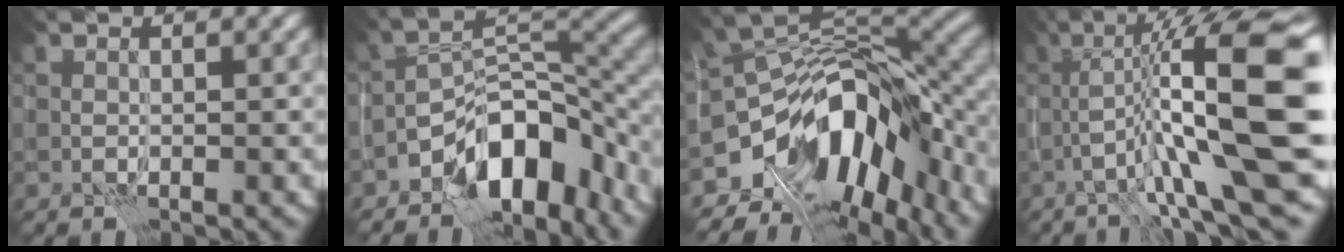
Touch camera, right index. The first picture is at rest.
{"total": 9.3, "force": [-5.8, 4.3, 6.0], "torque": [-0.072, 0.012, -0.108]}
{"total": 13.5, "force": [-6.9, 7.4, 8.9], "torque": [-0.143, 0.012, -0.116]}
{"total": 13.9, "force": [-1.4, 2.8, 13.6], "torque": [-0.222, 0.027, -0.018]}